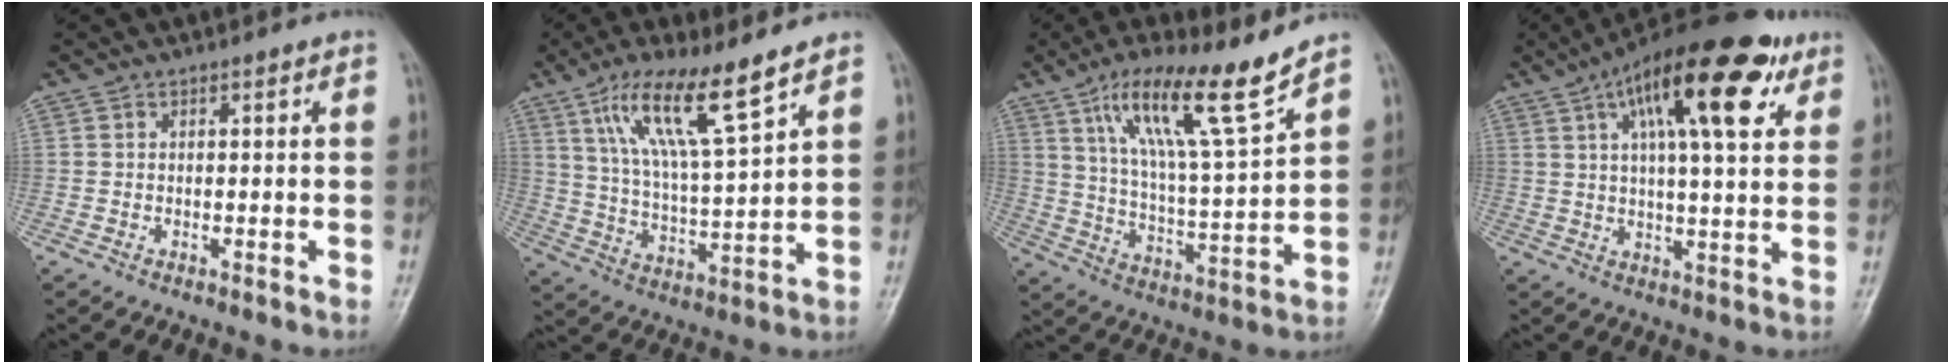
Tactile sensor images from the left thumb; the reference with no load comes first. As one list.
[{"total": 13.9, "force": [8.6, 2.2, 10.7], "torque": [-0.192, -0.038, 0.167]}, {"total": 15.2, "force": [9.9, 1.5, 11.5], "torque": [-0.194, -0.053, 0.181]}, {"total": 19.7, "force": [9.1, 6.6, 16.2], "torque": [-0.234, -0.002, 0.137]}]